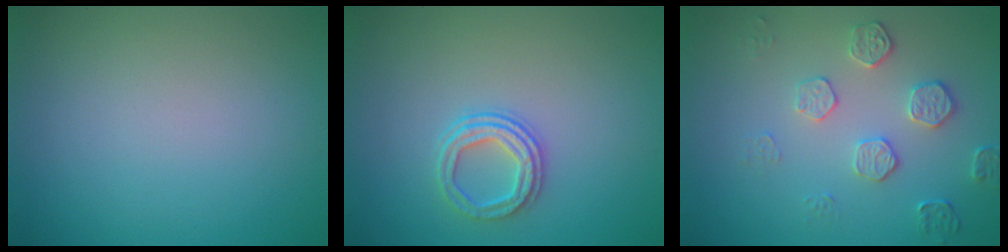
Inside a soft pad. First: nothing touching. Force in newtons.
{"total": 2.7, "press": 2.4, "slide": 1.2}
{"total": 2.2, "press": 1.8, "slide": 1.2}